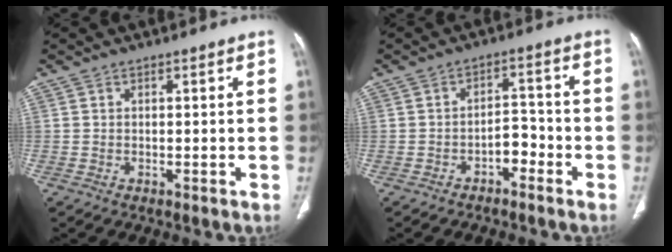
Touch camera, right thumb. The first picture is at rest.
{"total": 4.1, "force": [-2.4, 2.4, 2.3], "torque": [-0.016, 0.032, -0.037]}